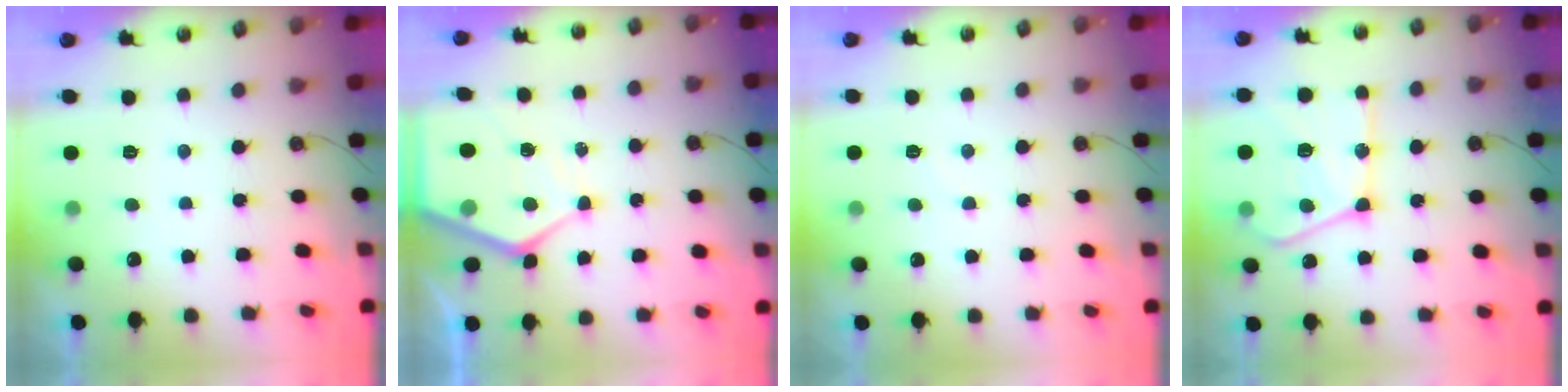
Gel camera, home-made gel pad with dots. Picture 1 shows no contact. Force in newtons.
{"total": 10.2, "press": 10.2, "slide": 0.9}
{"total": 5.8, "press": 5.8, "slide": 0.6}
{"total": 22.3, "press": 22.2, "slide": 2.8}